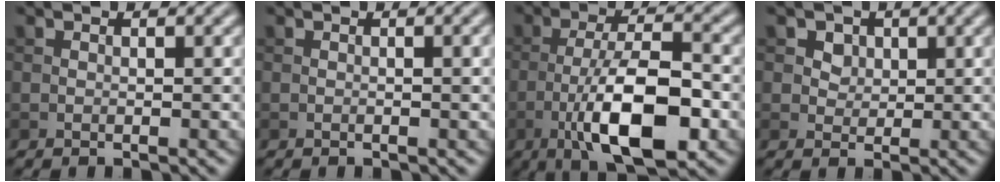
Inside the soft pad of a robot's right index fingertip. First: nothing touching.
{"total": 1.9, "force": [0.1, 0.5, 1.8], "torque": [-0.021, 0.002, -0.002]}
{"total": 10.2, "force": [-3.8, 3.4, 8.9], "torque": [-0.150, 0.004, -0.070]}
{"total": 3.1, "force": [1.5, 2.3, 1.3], "torque": [-0.033, 0.000, 0.028]}